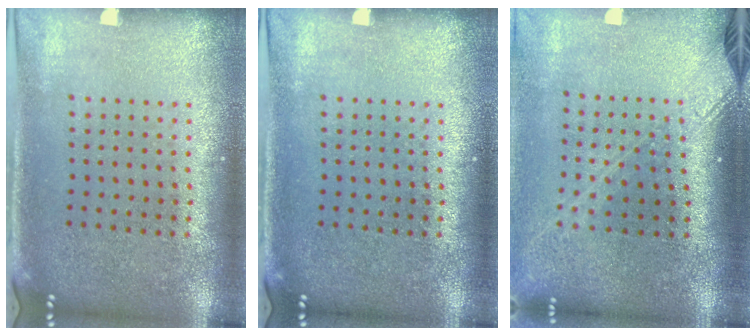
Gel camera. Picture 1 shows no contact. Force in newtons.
{"total": 0.0}
{"total": 2.1, "press": 1.6, "slide": 1.4}